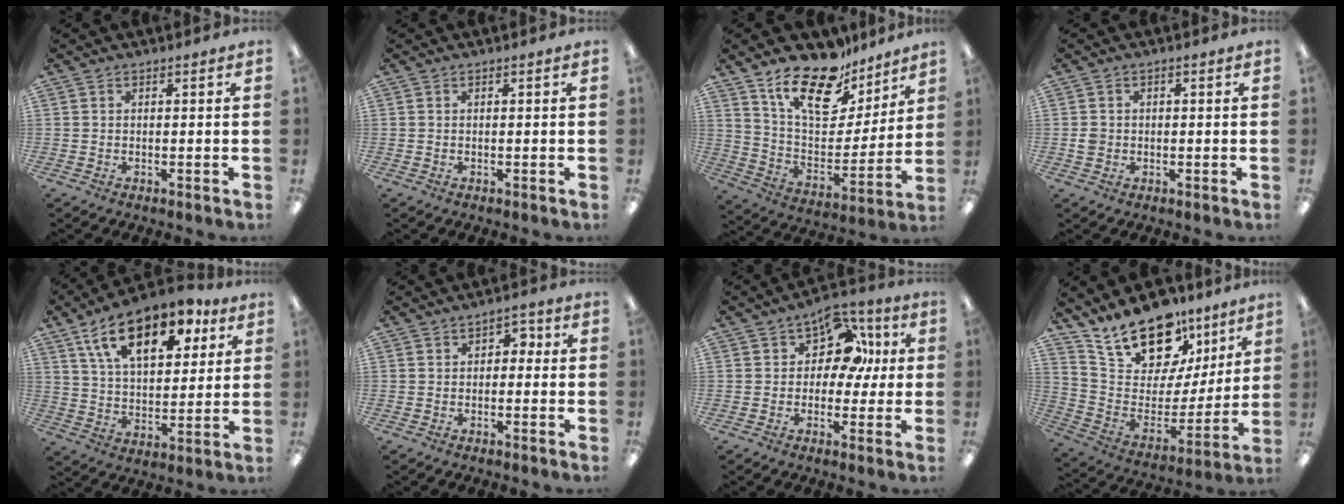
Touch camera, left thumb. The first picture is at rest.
{"total": 0.0}
{"total": 19.1, "force": [13.9, 8.7, 9.8], "torque": [-0.170, -0.088, 0.245]}
{"total": 2.0, "force": [-0.2, 1.9, 0.7], "torque": [-0.005, 0.000, -0.007]}
{"total": 18.4, "force": [10.6, 9.3, 11.7], "torque": [-0.183, -0.039, 0.182]}
{"total": 2.2, "force": [-0.3, 1.7, 1.4], "torque": [-0.019, 0.007, -0.012]}
{"total": 11.4, "force": [4.0, 8.2, 6.9], "torque": [-0.102, -0.009, 0.072]}
{"total": 19.9, "force": [15.7, 9.5, 7.7], "torque": [-0.143, -0.113, 0.284]}